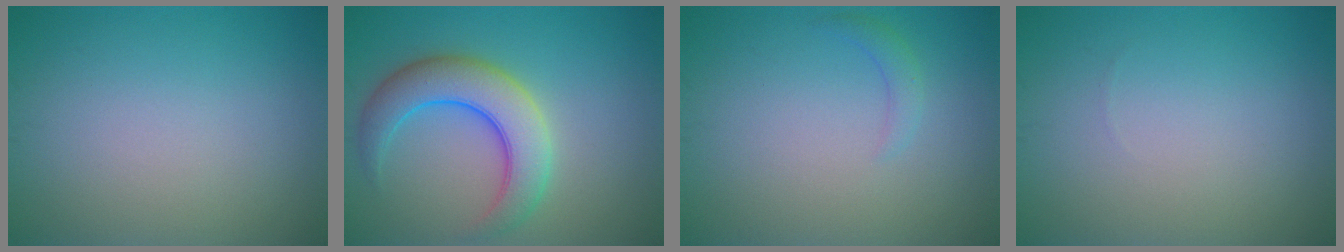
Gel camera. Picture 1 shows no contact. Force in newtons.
{"total": 6.4, "press": 6.4, "slide": 0.3}
{"total": 1.3, "press": 1.3, "slide": 0.1}
{"total": 0.0}